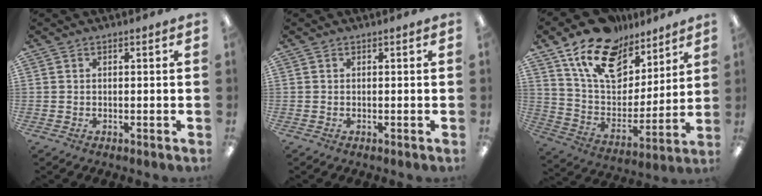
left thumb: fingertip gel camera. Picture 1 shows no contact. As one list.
[{"total": 0.0}, {"total": 18.6, "force": [12.5, 10.7, 8.7], "torque": [-0.167, -0.063, 0.226]}]